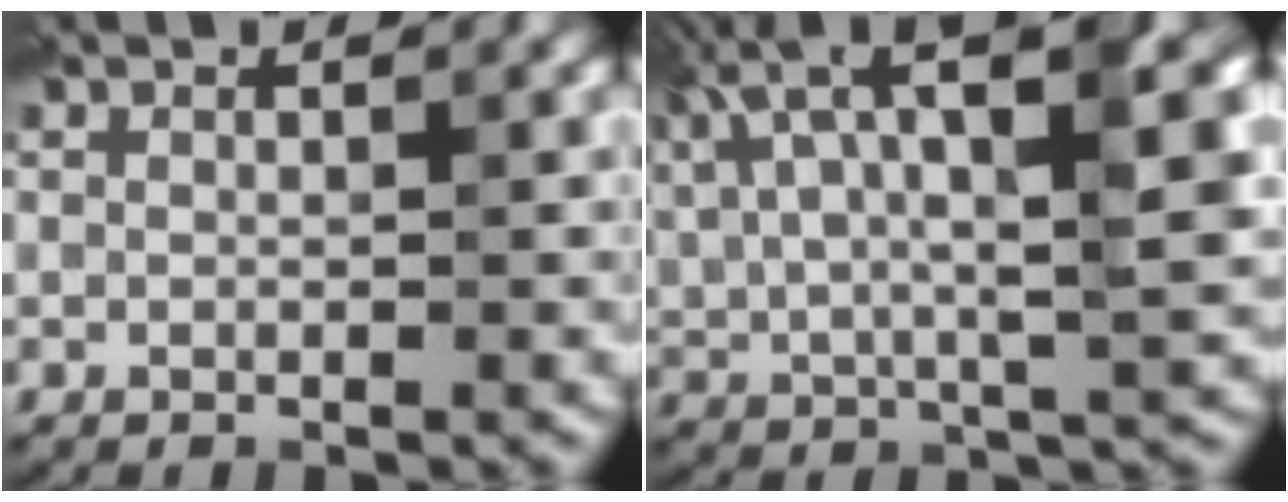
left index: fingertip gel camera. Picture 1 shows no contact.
{"total": 13.1, "force": [6.2, 3.7, 10.9], "torque": [-0.205, 0.027, 0.104]}